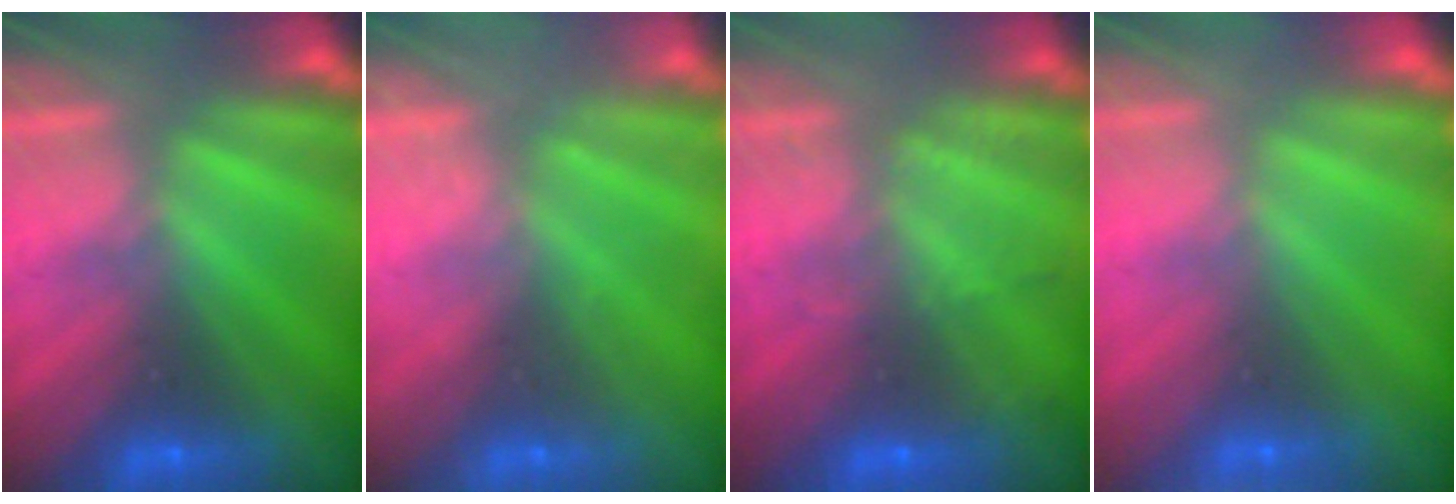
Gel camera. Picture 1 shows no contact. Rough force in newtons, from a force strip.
{"total": 2.4}
{"total": 2.0}
{"total": 7.7}